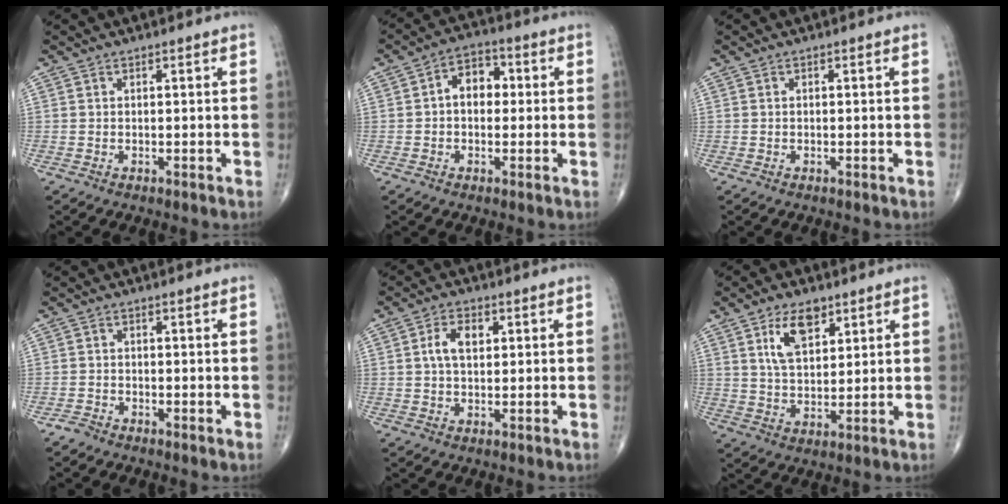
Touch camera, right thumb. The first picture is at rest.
{"total": 6.5, "force": [0.4, 4.6, 4.5], "torque": [-0.047, 0.020, -0.005]}
{"total": 0.0}
{"total": 1.4, "force": [-1.2, 0.5, 0.5], "torque": [-0.011, -0.003, -0.028]}
{"total": 5.1, "force": [1.2, 3.0, 3.9], "torque": [-0.071, 0.007, 0.018]}
{"total": 8.5, "force": [4.2, 4.5, 5.9], "torque": [-0.087, -0.022, 0.081]}